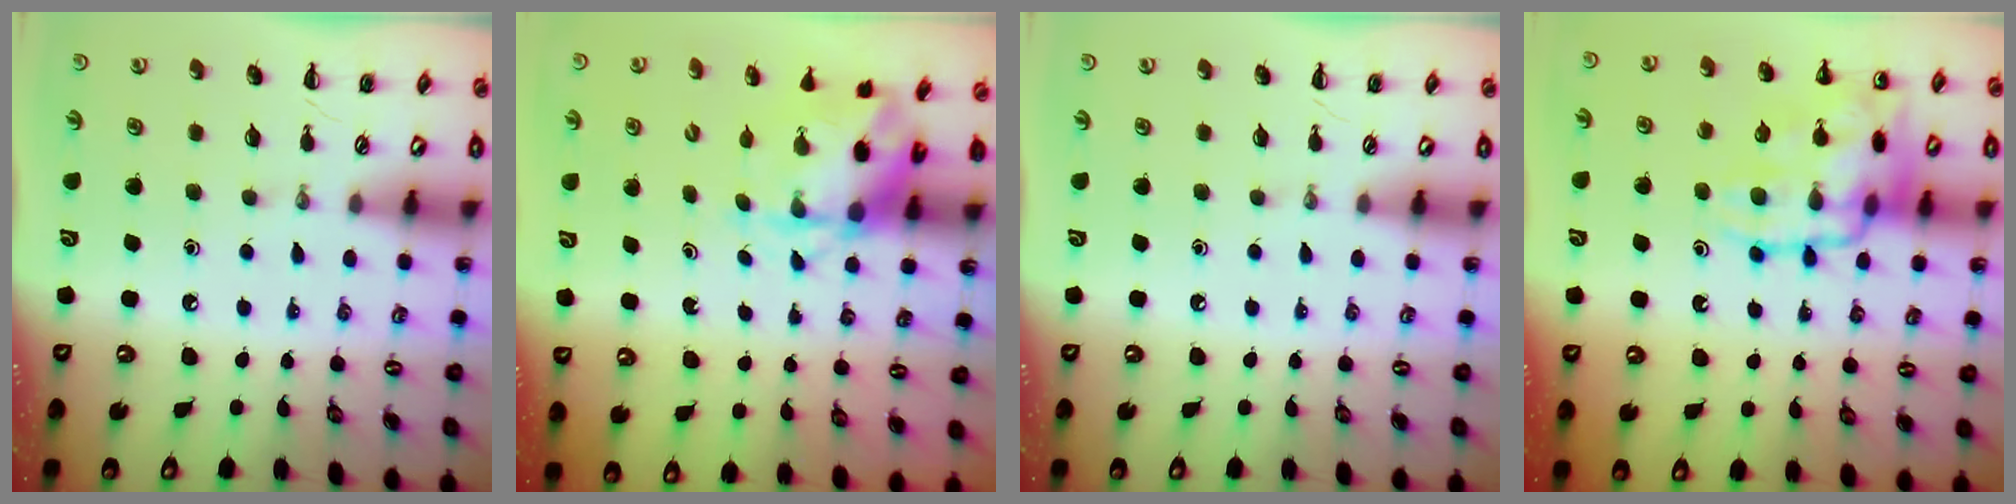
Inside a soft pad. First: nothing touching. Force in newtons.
{"total": 4.8, "press": 4.8, "slide": 0.7}
{"total": 0.0}
{"total": 18.1, "press": 18.0, "slide": 1.7}